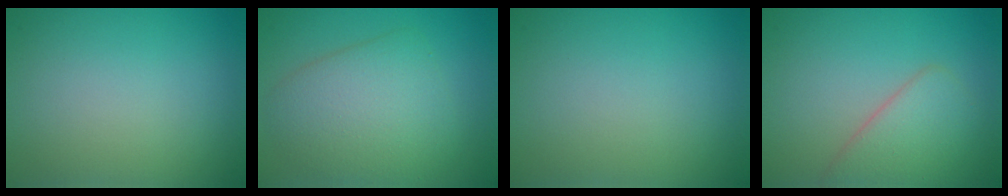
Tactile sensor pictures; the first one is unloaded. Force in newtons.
{"total": 5.5, "press": 5.5, "slide": 0.2}
{"total": 0.0}
{"total": 3.8, "press": 3.8, "slide": 0.2}